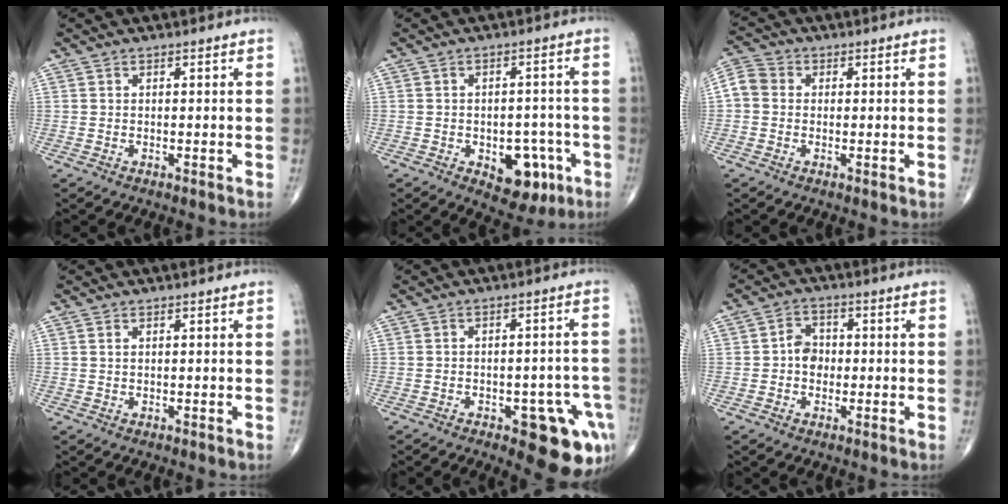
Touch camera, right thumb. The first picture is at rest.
{"total": 9.7, "force": [-3.9, 5.8, 6.7], "torque": [-0.051, 0.022, -0.041]}
{"total": 5.0, "force": [0.0, 4.4, 2.5], "torque": [-0.044, 0.016, -0.008]}
{"total": 0.6, "force": [0.3, 0.2, 0.4], "torque": [-0.010, 0.005, 0.007]}
{"total": 13.5, "force": [-6.2, 5.8, 10.5], "torque": [-0.072, 0.033, -0.065]}
{"total": 4.3, "force": [-0.4, 3.5, 2.4], "torque": [-0.021, 0.014, -0.015]}